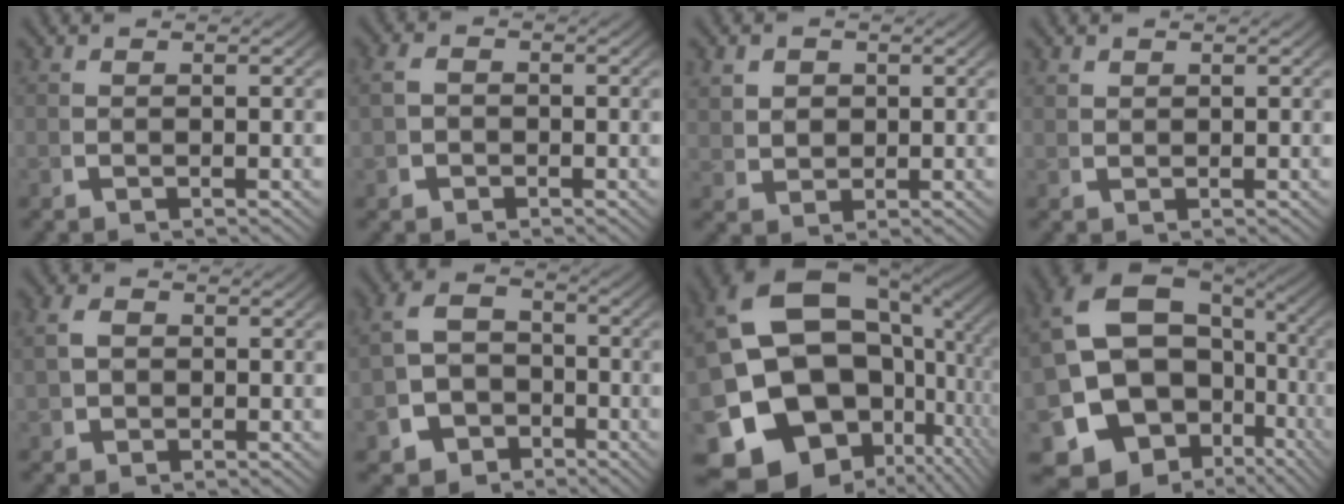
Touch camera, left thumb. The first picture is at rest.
{"total": 1.8, "force": [-0.3, 1.6, 0.9], "torque": [-0.022, -0.006, -0.006]}
{"total": 3.0, "force": [1.1, 2.4, 1.4], "torque": [-0.034, -0.013, 0.032]}
{"total": 1.0, "force": [1.0, 0.2, 0.1], "torque": [-0.001, 0.000, 0.027]}
{"total": 2.8, "force": [0.4, 2.3, 1.5], "torque": [-0.033, -0.004, 0.007]}
{"total": 8.5, "force": [-2.6, 7.2, 3.7], "torque": [-0.060, -0.026, -0.044]}
{"total": 22.9, "force": [-2.3, 17.4, 14.7], "torque": [-0.294, -0.065, -0.032]}
{"total": 18.2, "force": [-3.7, 13.6, 11.4], "torque": [-0.233, -0.078, -0.036]}